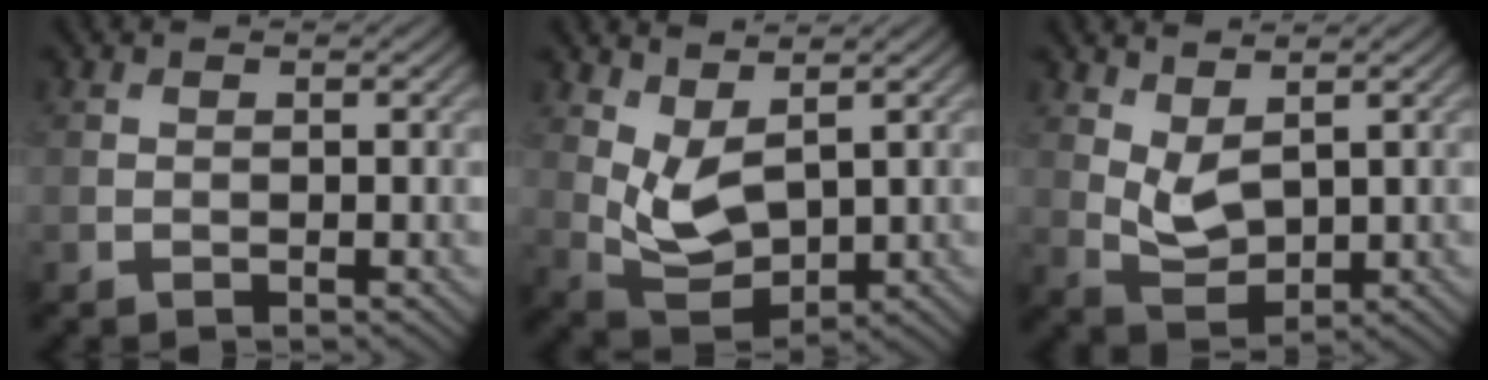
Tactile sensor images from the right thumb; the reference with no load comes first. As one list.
[{"total": 6.1, "force": [2.8, 3.0, 4.5], "torque": [-0.109, -0.009, 0.062]}, {"total": 4.3, "force": [2.2, 2.1, 3.0], "torque": [-0.073, -0.008, 0.049]}]